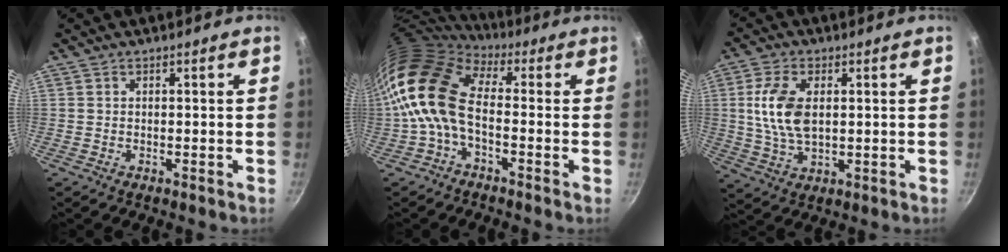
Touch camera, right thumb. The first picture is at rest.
{"total": 12.5, "force": [-1.4, 7.4, 10.0], "torque": [-0.177, 0.027, -0.047]}
{"total": 10.1, "force": [1.5, 5.5, 8.3], "torque": [-0.161, -0.003, 0.030]}